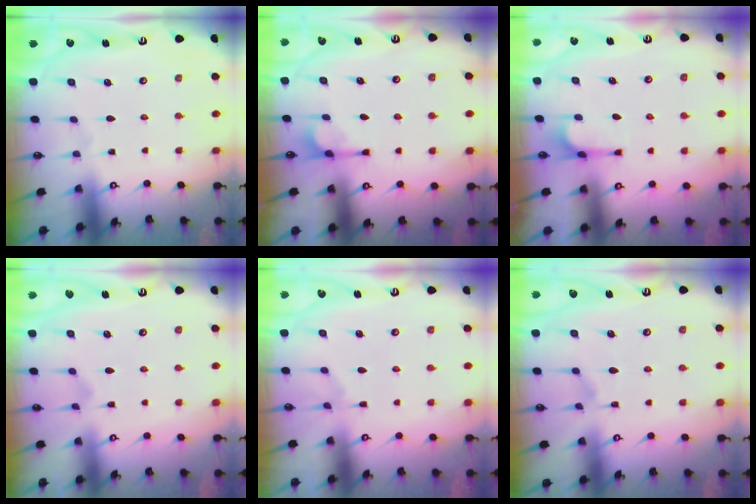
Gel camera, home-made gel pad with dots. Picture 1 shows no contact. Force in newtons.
{"total": 3.1, "press": 3.1, "slide": 0.6}
{"total": 1.0, "press": 0.3, "slide": 1.0}
{"total": 1.2, "press": 0.7, "slide": 1.0}
{"total": 5.9, "press": 5.7, "slide": 1.3}
{"total": 2.2, "press": 1.9, "slide": 1.1}